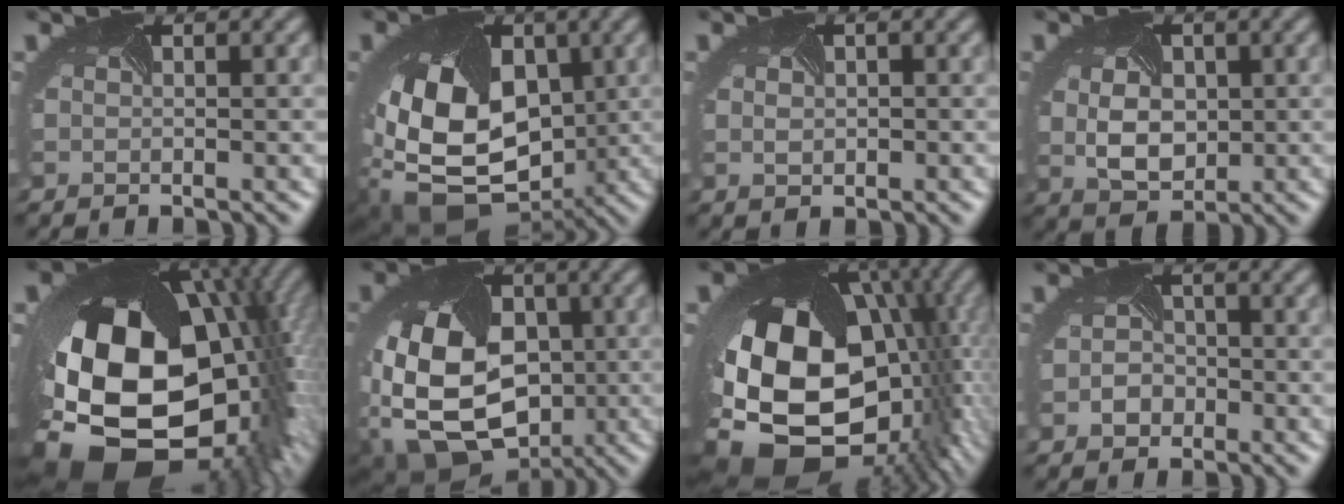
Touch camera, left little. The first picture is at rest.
{"total": 13.9, "force": [-1.1, 9.7, 9.9], "torque": [-0.183, -0.031, -0.004]}
{"total": 1.4, "force": [0.1, 1.1, 0.9], "torque": [-0.009, 0.005, 0.007]}
{"total": 3.8, "force": [0.2, 2.8, 2.6], "torque": [-0.054, -0.006, 0.012]}
{"total": 20.6, "force": [-2.6, 14.2, 14.6], "torque": [-0.273, -0.058, -0.016]}
{"total": 15.2, "force": [-2.5, 11.5, 9.7], "torque": [-0.194, -0.018, -0.046]}
{"total": 19.5, "force": [-4.1, 13.2, 13.8], "torque": [-0.242, -0.058, -0.038]}
{"total": 1.7, "force": [-0.9, 1.4, 0.5], "torque": [-0.011, -0.002, -0.020]}